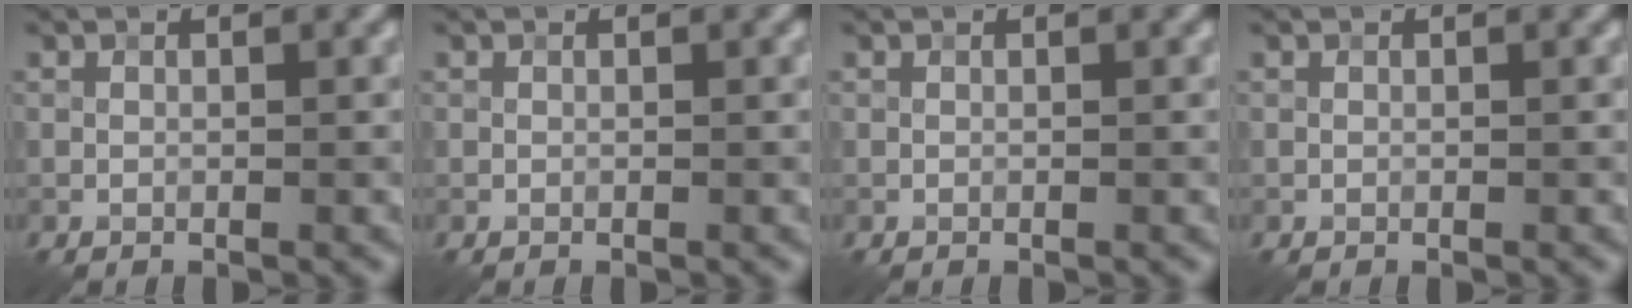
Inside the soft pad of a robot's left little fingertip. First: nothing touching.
{"total": 0.0}
{"total": 0.0}
{"total": 0.0}